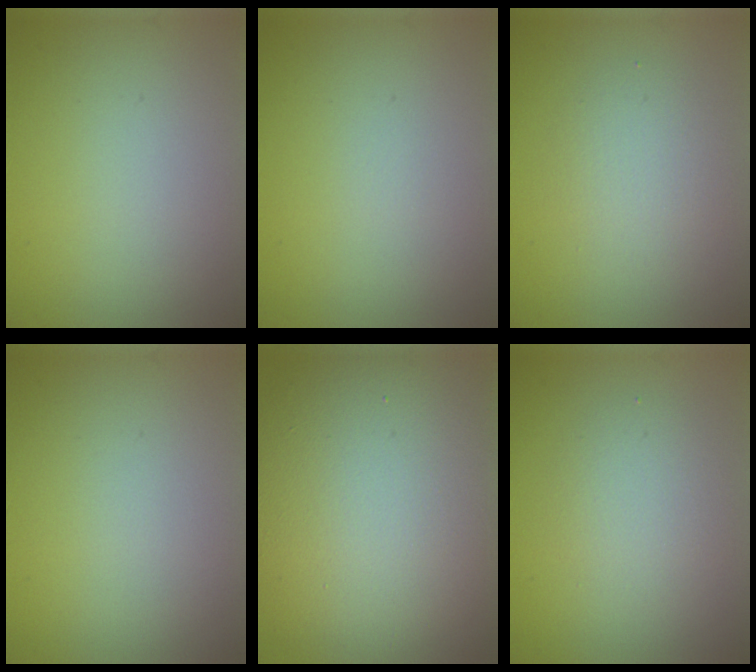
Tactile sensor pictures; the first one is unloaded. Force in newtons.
{"total": 0.0}
{"total": 2.3, "press": 2.3, "slide": 0.2}
{"total": 0.0}
{"total": 15.5, "press": 15.5, "slide": 0.5}
{"total": 2.4, "press": 2.4, "slide": 0.2}